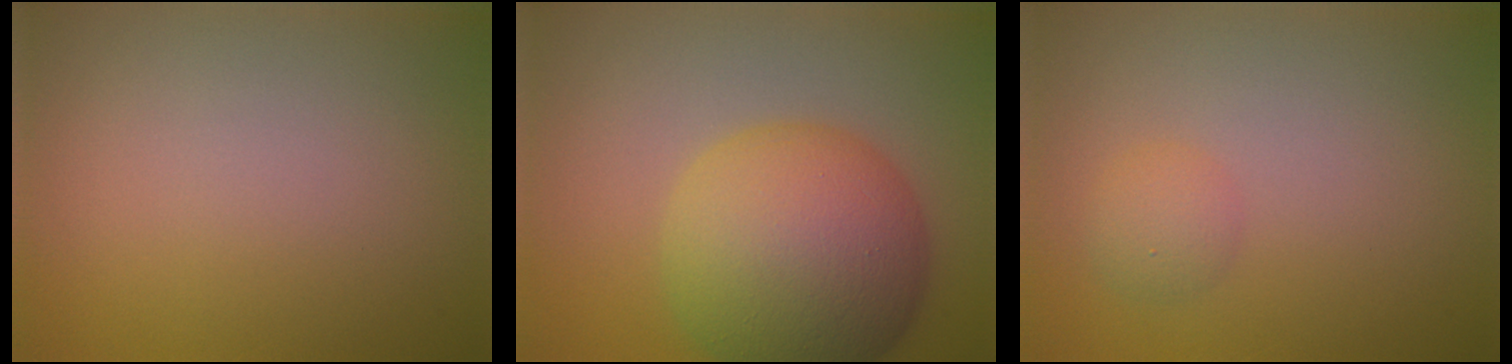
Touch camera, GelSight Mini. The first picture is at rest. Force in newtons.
{"total": 10.9, "press": 10.9, "slide": 0.1}
{"total": 1.5, "press": 1.5, "slide": 0.0}